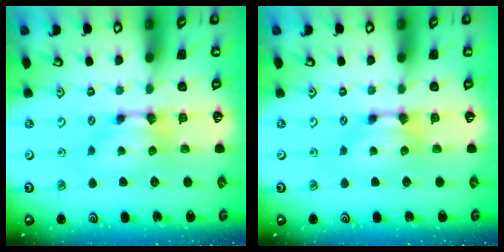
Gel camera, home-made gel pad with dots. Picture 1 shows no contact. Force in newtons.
{"total": 0.0}